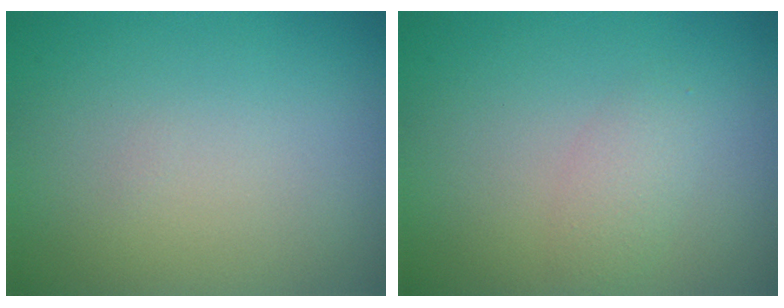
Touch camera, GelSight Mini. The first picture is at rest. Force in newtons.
{"total": 1.6, "press": 1.6, "slide": 0.0}